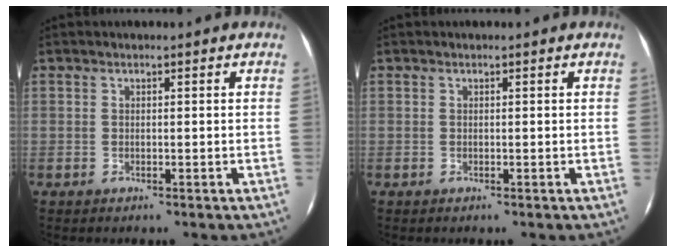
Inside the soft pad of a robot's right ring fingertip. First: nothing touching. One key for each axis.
{"total": 0.0}